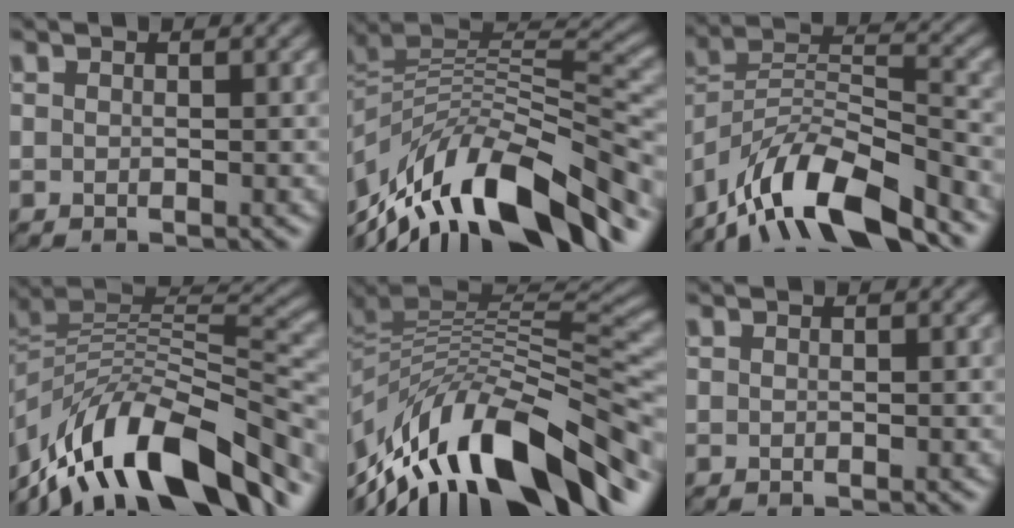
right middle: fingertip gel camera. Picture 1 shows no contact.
{"total": 12.6, "force": [-7.4, 5.4, 8.6], "torque": [-0.150, 0.028, -0.128]}
{"total": 10.9, "force": [-8.3, 3.4, 6.3], "torque": [-0.105, 0.007, -0.164]}
{"total": 12.7, "force": [-8.5, 5.0, 8.1], "torque": [-0.139, 0.027, -0.148]}
{"total": 13.4, "force": [-6.9, 5.9, 9.9], "torque": [-0.174, 0.029, -0.115]}
{"total": 0.0}